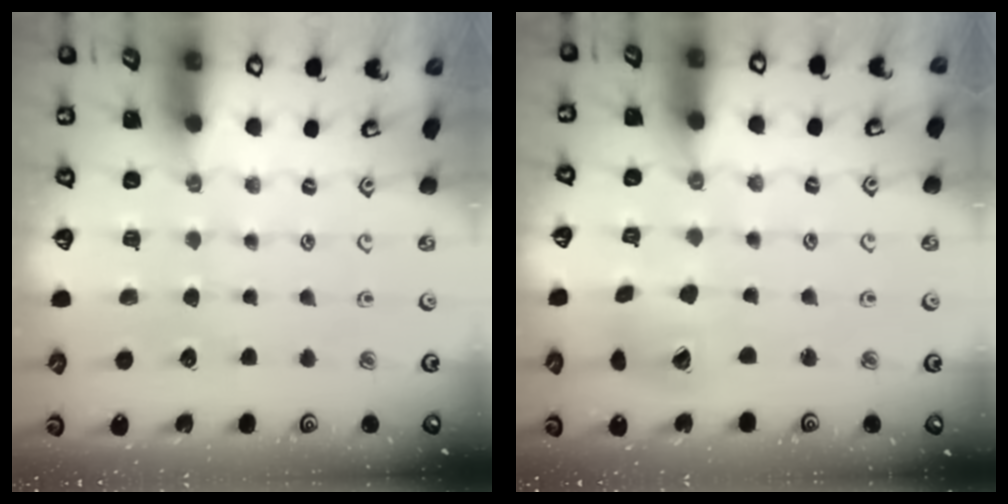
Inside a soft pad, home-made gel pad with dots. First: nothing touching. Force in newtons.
{"total": 9.0, "press": 8.9, "slide": 1.3}